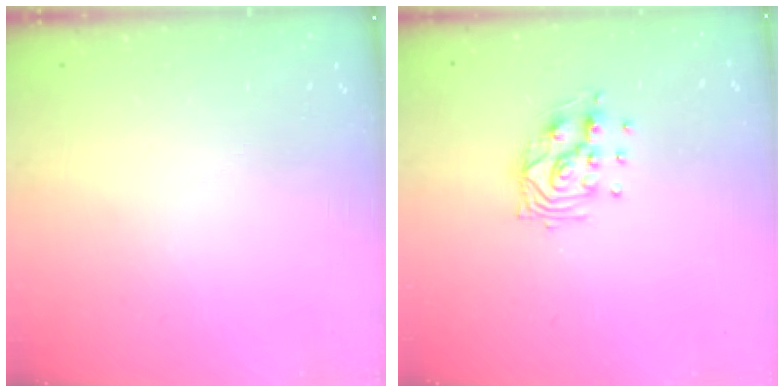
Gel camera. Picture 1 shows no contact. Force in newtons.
{"total": 9.5, "press": 9.5, "slide": 0.4}